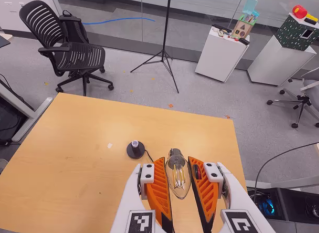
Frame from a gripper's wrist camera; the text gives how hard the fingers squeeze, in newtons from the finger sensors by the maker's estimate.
{"total": 11.9, "left": 12.0, "right": 11.8}